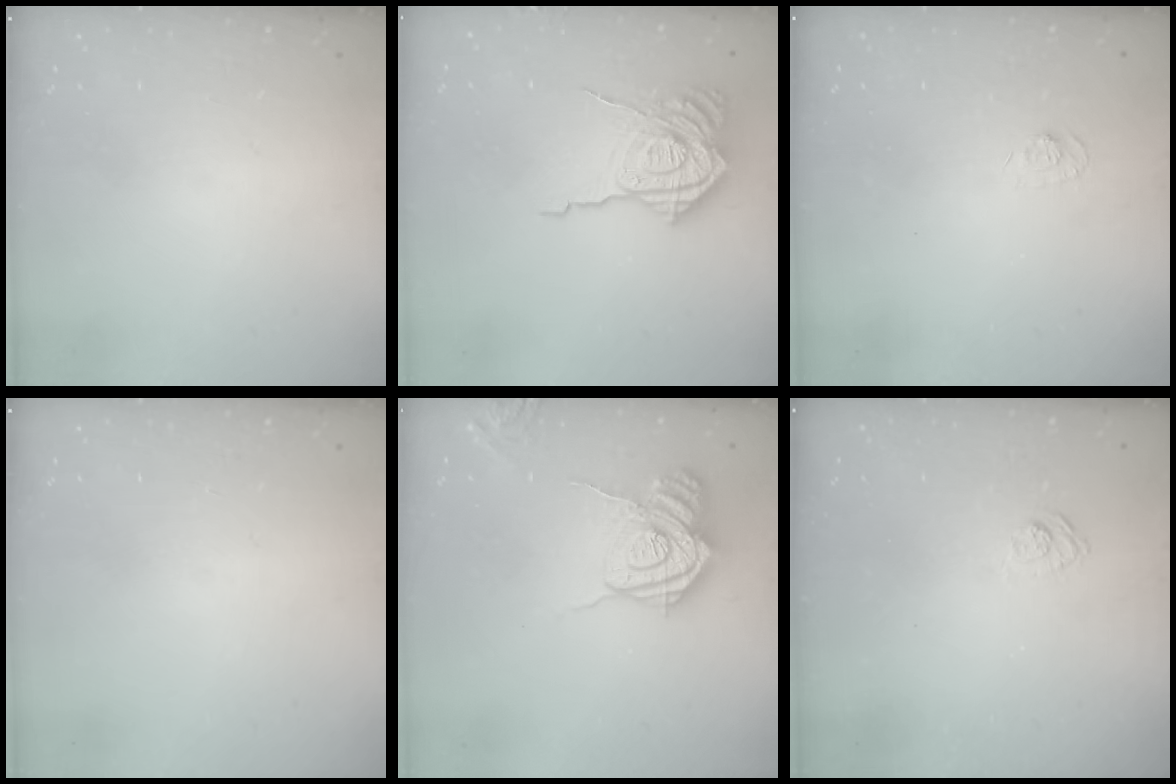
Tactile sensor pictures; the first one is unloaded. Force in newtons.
{"total": 17.6, "press": 17.5, "slide": 2.0}
{"total": 5.2, "press": 5.1, "slide": 1.2}
{"total": 0.0}
{"total": 16.0, "press": 15.9, "slide": 1.5}
{"total": 3.4, "press": 3.0, "slide": 1.5}